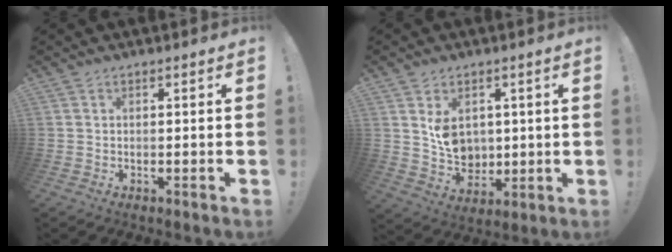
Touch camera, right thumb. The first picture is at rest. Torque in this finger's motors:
{"motor_torque": [0.08, 0.16, 0.38, 0.49, 0.17]}